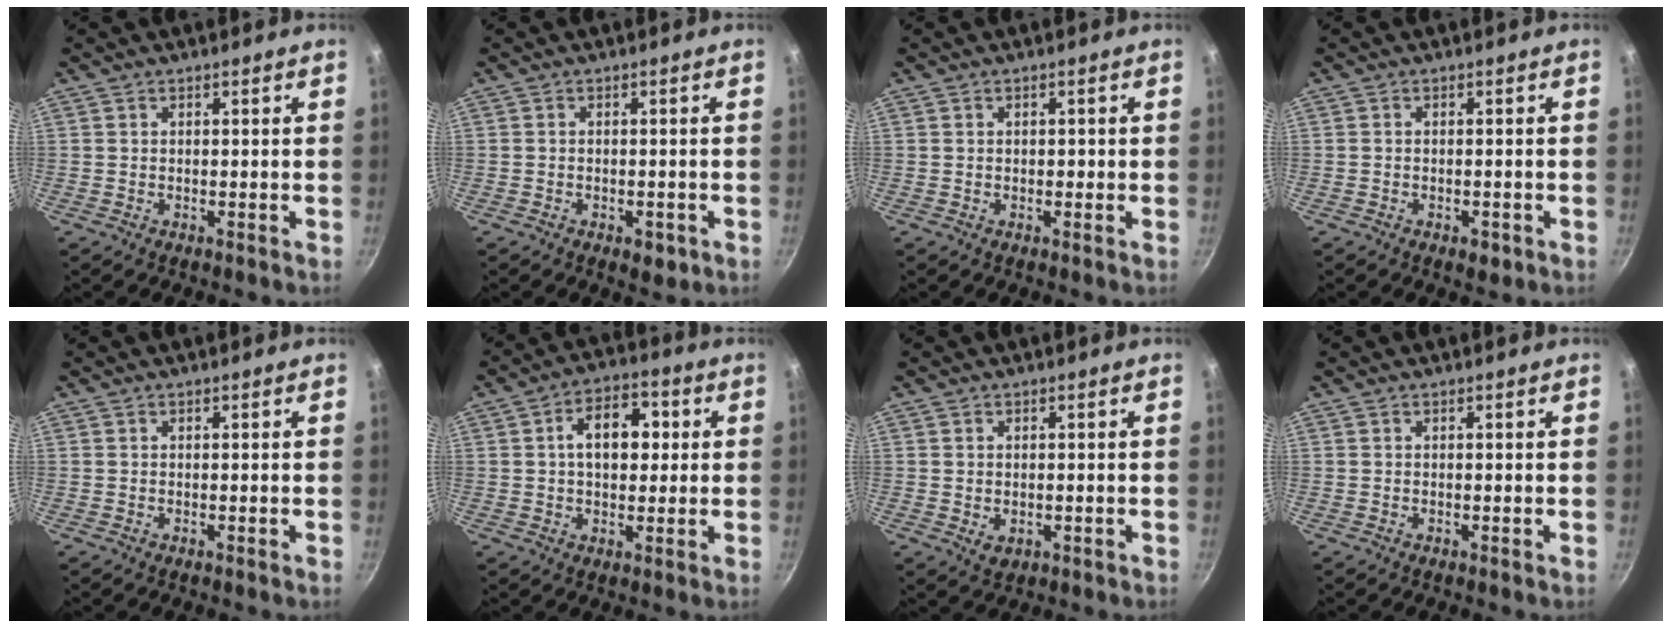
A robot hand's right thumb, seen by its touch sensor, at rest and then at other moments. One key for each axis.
{"total": 3.3, "fx": -1.5, "fy": 1.9, "fz": 2.3, "tx": -0.026, "ty": 0.006, "tz": -0.015}
{"total": 0.9, "fx": 0.0, "fy": 0.7, "fz": 0.6, "tx": -0.004, "ty": 0.005, "tz": 0.001}
{"total": 2.5, "fx": -1.2, "fy": 1.4, "fz": 1.6, "tx": -0.023, "ty": 0.005, "tz": -0.013}
{"total": 0.0}
{"total": 10.1, "fx": 1.6, "fy": 6.6, "fz": 7.5, "tx": -0.082, "ty": 0.015, "tz": 0.015}
{"total": 2.5, "fx": -0.1, "fy": 2.0, "fz": 1.5, "tx": -0.024, "ty": -0.005, "tz": 0.002}
{"total": 0.0}